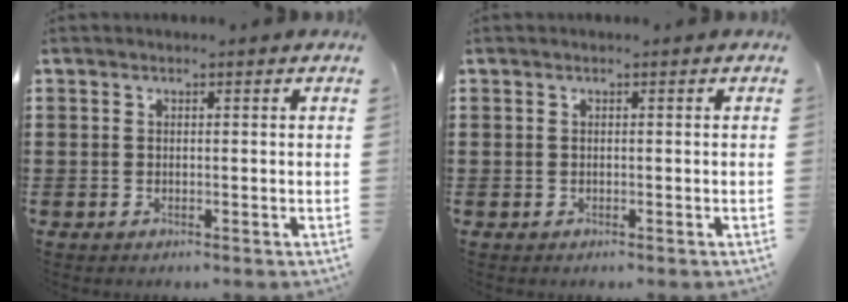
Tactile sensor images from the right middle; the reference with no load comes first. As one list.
[{"total": 0.0}]